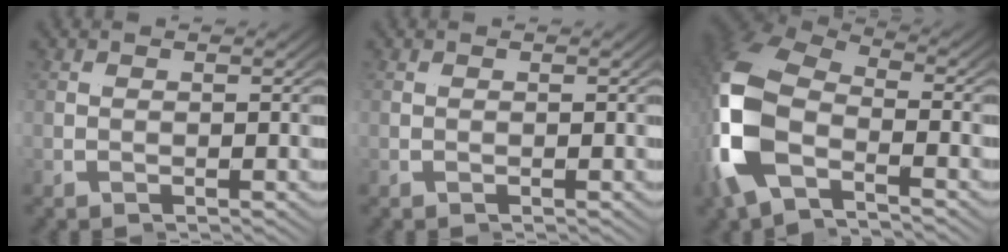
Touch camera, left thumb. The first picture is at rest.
{"total": 0.0}
{"total": 10.3, "force": [-0.8, 6.4, 8.0], "torque": [-0.211, 0.008, -0.023]}